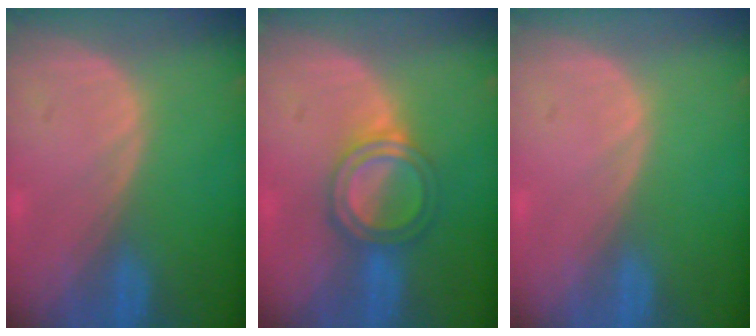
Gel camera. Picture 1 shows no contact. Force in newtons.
{"total": 5.3, "press": 5.2, "slide": 1.3}
{"total": 0.0}